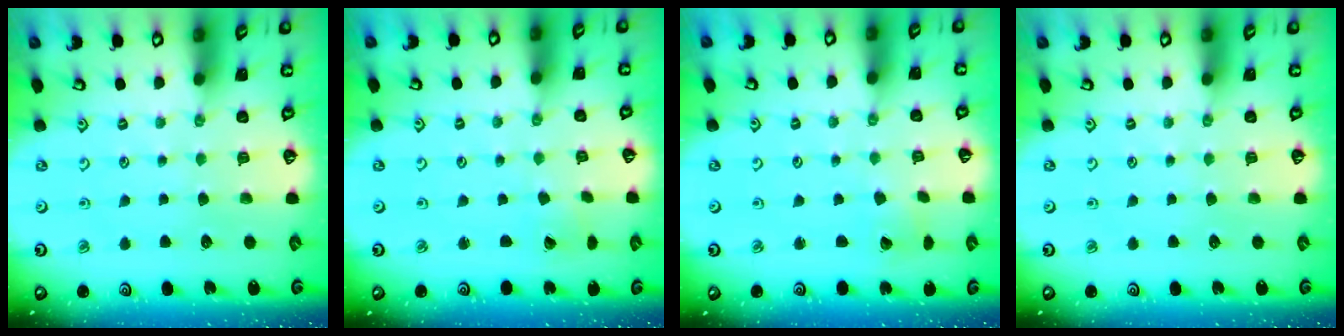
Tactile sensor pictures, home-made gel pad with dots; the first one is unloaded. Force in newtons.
{"total": 0.0}
{"total": 2.6, "press": 2.6, "slide": 0.3}
{"total": 0.0}